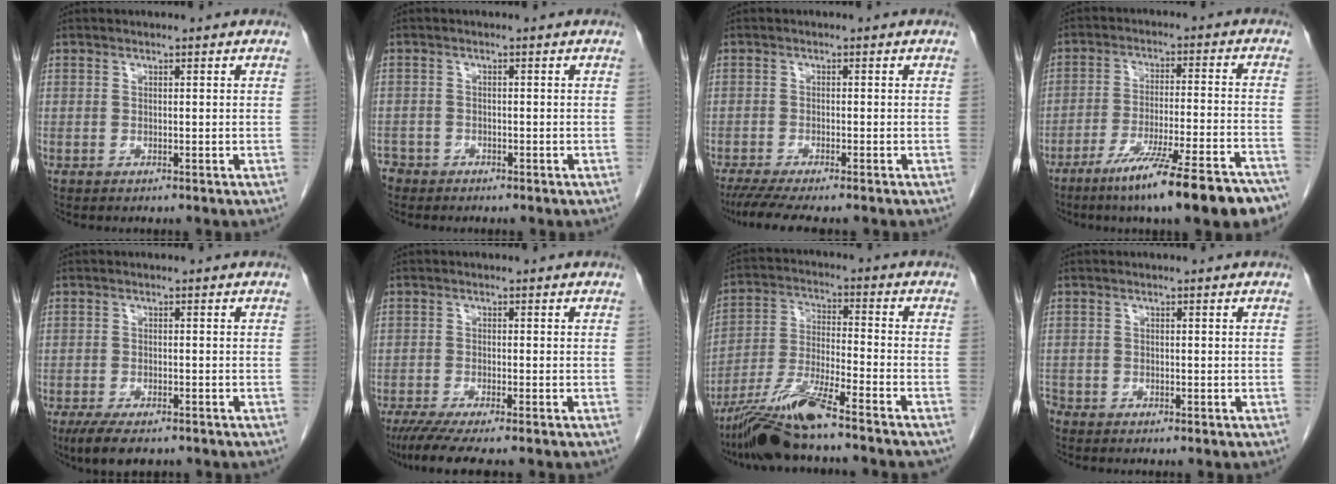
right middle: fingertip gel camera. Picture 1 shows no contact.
{"total": 2.7, "force": [-2.3, 1.5, 0.0], "torque": [-0.006, 0.003, -0.044]}
{"total": 7.1, "force": [-5.9, 0.3, 3.9], "torque": [-0.059, -0.020, -0.095]}
{"total": 18.8, "force": [-14.0, 1.0, 12.5], "torque": [-0.144, -0.013, -0.215]}
{"total": 6.1, "force": [-4.5, 1.9, 3.6], "torque": [-0.062, -0.013, -0.070]}
{"total": 6.7, "force": [-5.3, 0.0, 4.0], "torque": [-0.064, -0.019, -0.087]}
{"total": 12.4, "force": [-9.8, 0.1, 7.7], "torque": [-0.149, -0.019, -0.178]}
{"total": 1.4, "force": [-1.1, 0.8, 0.3], "torque": [-0.011, -0.001, -0.021]}